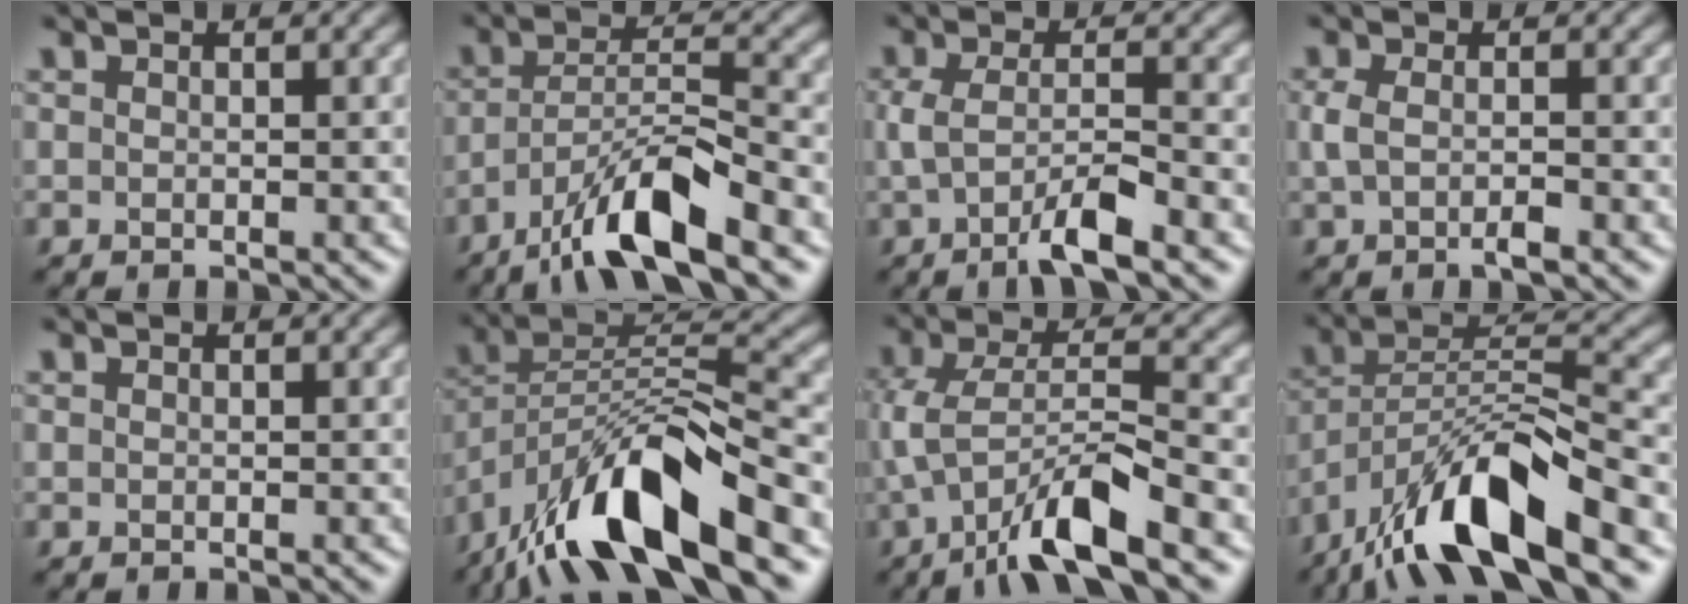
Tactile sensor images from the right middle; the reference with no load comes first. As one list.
[{"total": 7.9, "force": [-5.2, 1.5, 5.8], "torque": [-0.105, 0.009, -0.097]}, {"total": 4.5, "force": [-1.7, 1.1, 4.0], "torque": [-0.081, -0.001, -0.037]}, {"total": 2.3, "force": [-0.7, 0.8, 2.0], "torque": [-0.046, -0.005, -0.015]}, {"total": 0.0}, {"total": 12.0, "force": [-7.3, 3.7, 8.7], "torque": [-0.157, 0.009, -0.147]}, {"total": 8.2, "force": [-4.2, 2.1, 6.7], "torque": [-0.132, 0.005, -0.083]}, {"total": 11.2, "force": [-7.4, 3.0, 7.8], "torque": [-0.139, 0.010, -0.145]}]